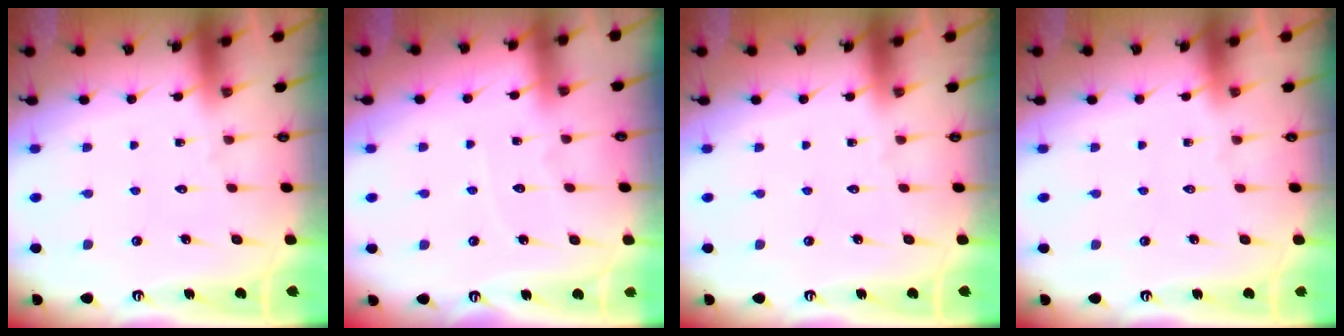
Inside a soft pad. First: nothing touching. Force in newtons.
{"total": 3.1, "press": 3.1, "slide": 0.2}
{"total": 0.0}
{"total": 0.0}